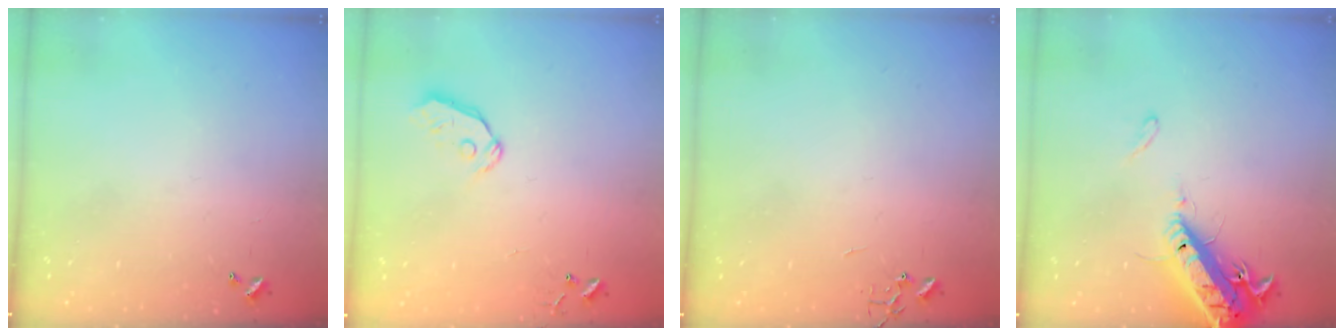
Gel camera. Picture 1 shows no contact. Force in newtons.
{"total": 6.1, "press": 6.1, "slide": 0.6}
{"total": 0.0}
{"total": 16.2, "press": 15.7, "slide": 3.6}